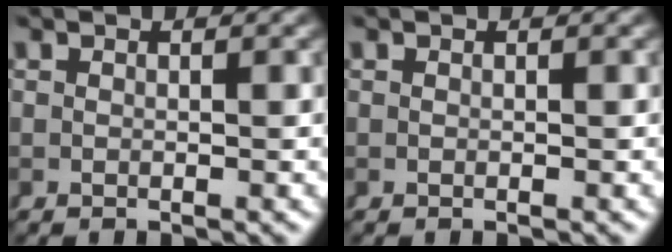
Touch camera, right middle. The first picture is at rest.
{"total": 0.0}